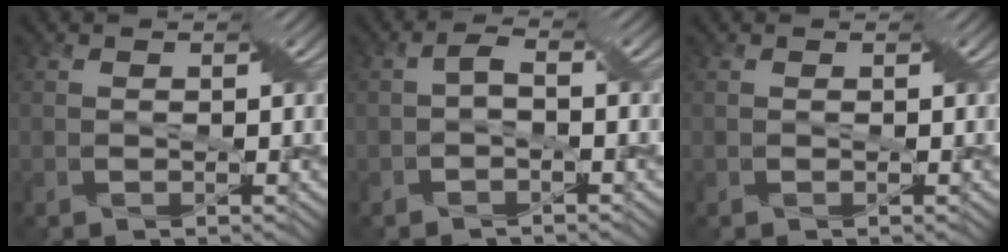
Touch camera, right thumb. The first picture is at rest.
{"total": 1.1, "force": [-0.6, -0.2, 0.9], "torque": [-0.034, 0.004, -0.013]}
{"total": 0.0}